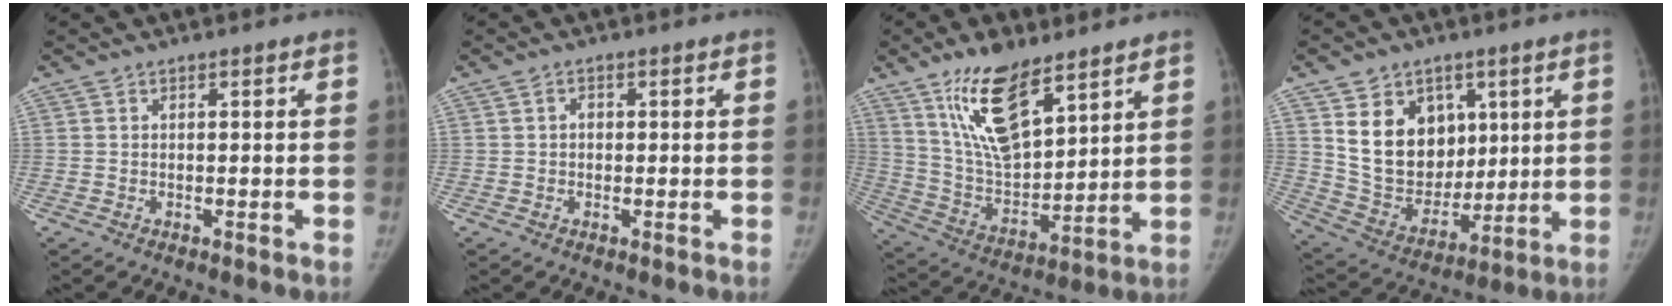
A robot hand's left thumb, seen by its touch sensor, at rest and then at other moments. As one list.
[{"total": 1.4, "force": [0.2, 1.2, 0.7], "torque": [-0.004, 0.003, 0.000]}, {"total": 16.6, "force": [10.3, 7.0, 11.0], "torque": [-0.162, -0.058, 0.202]}, {"total": 18.7, "force": [6.5, 14.4, 10.0], "torque": [-0.132, -0.025, 0.141]}]